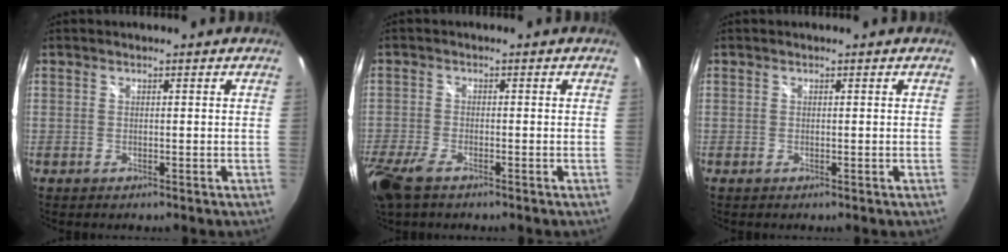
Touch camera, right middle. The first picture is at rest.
{"total": 7.3, "force": [-4.8, 2.8, 4.8], "torque": [-0.128, -0.025, -0.094]}
{"total": 0.0}